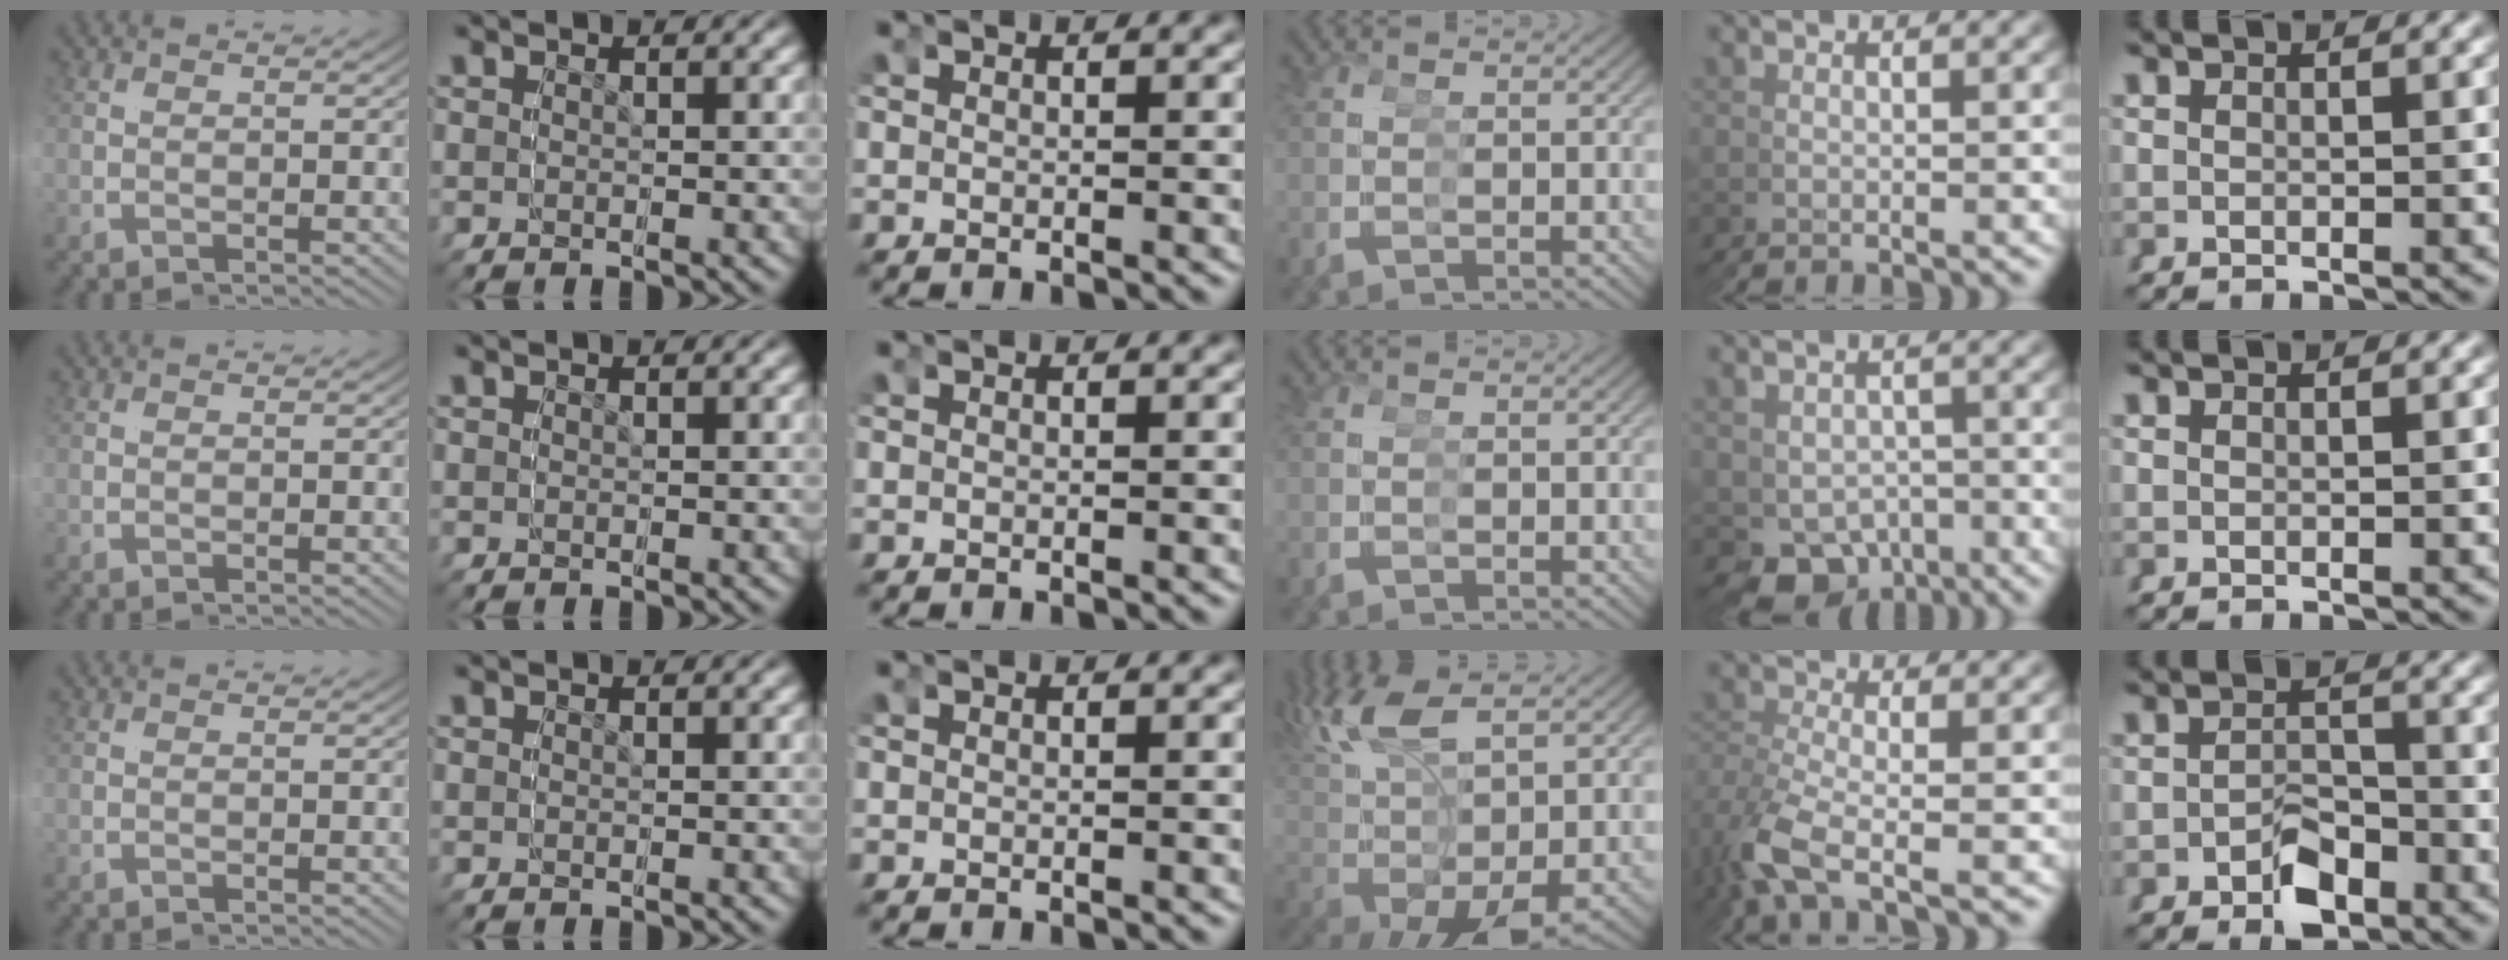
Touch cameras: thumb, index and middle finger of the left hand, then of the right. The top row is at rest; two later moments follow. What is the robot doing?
{"motion": "grasp_and_lifting", "object": "glasses"}